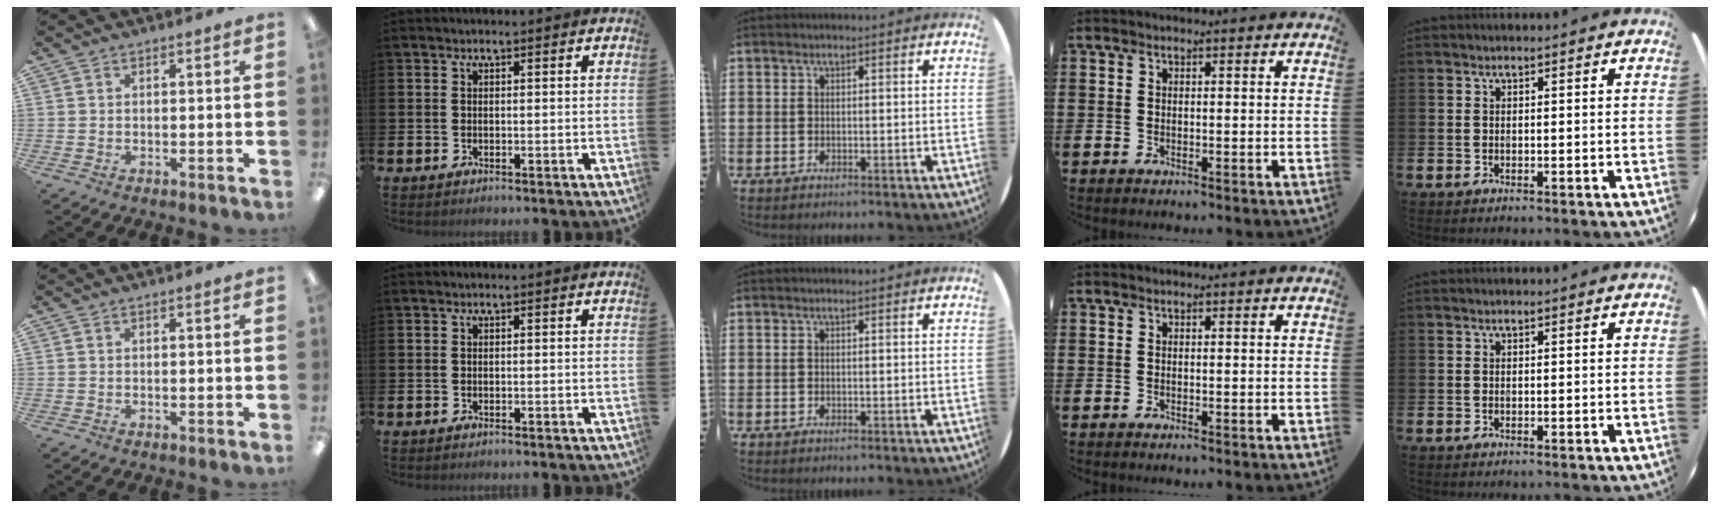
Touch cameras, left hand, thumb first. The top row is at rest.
{}